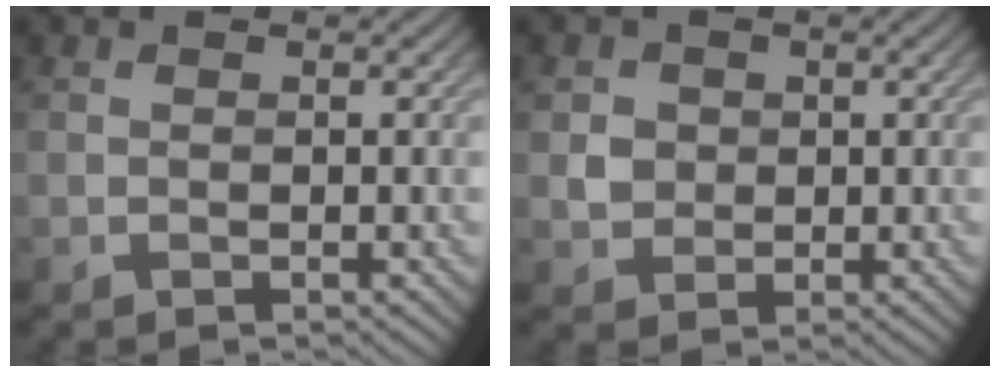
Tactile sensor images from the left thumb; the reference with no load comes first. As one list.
[{"total": 2.2, "force": [0.4, 2.0, 0.6], "torque": [-0.016, 0.002, 0.007]}]